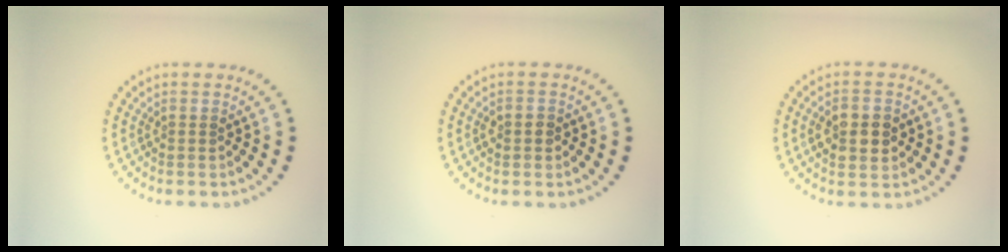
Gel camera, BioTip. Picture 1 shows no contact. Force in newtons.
{"total": 1.4, "press": 1.3, "slide": 0.4}
{"total": 3.8, "press": 3.8, "slide": 0.2}